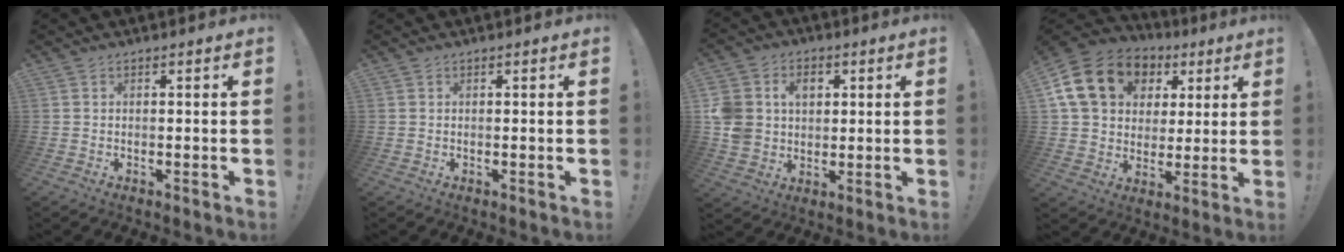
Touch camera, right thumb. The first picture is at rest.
{"total": 0.0}
{"total": 11.4, "force": [2.8, 9.8, 5.2], "torque": [-0.110, -0.008, 0.058]}
{"total": 19.7, "force": [7.4, 15.1, 10.2], "torque": [-0.158, -0.013, 0.155]}